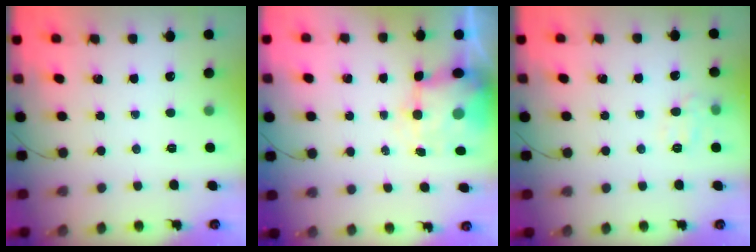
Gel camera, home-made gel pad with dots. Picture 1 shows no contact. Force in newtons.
{"total": 5.7, "press": 5.5, "slide": 1.3}
{"total": 7.4, "press": 7.3, "slide": 1.2}